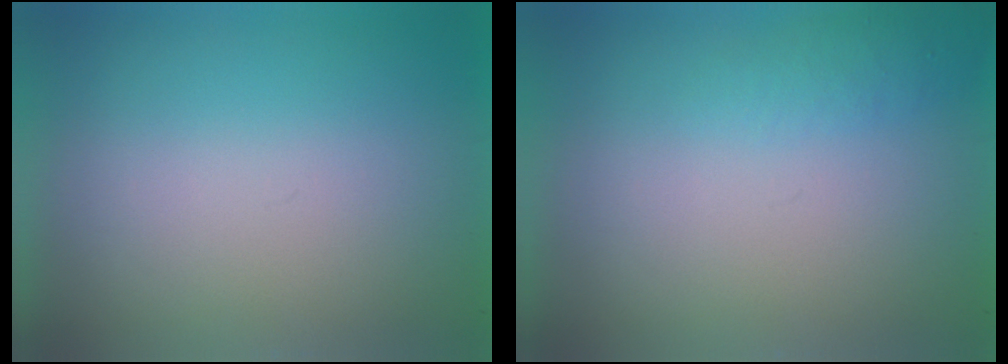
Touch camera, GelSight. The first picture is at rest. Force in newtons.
{"total": 1.4}